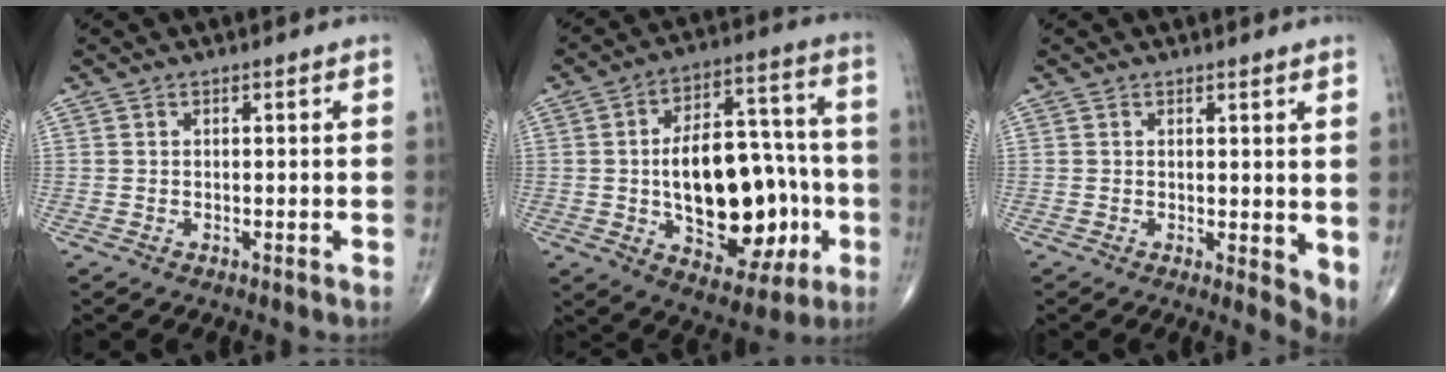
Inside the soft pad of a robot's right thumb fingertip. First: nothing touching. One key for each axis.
{"total": 23.1, "fx": -3.6, "fy": 13.1, "fz": 18.7, "tx": -0.244, "ty": 0.037, "tz": -0.036}
{"total": 4.1, "fx": 0.8, "fy": 1.6, "fz": 3.6, "tx": -0.046, "ty": -0.014, "tz": 0.013}